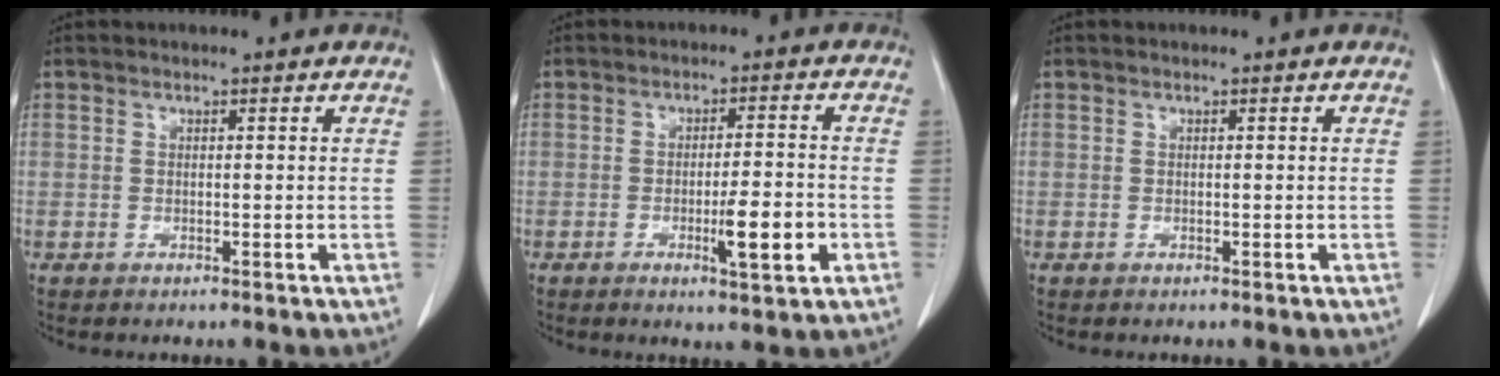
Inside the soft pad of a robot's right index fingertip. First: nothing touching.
{"total": 6.5, "force": [-2.3, 0.6, 6.0], "torque": [-0.095, -0.006, -0.031]}
{"total": 0.0}